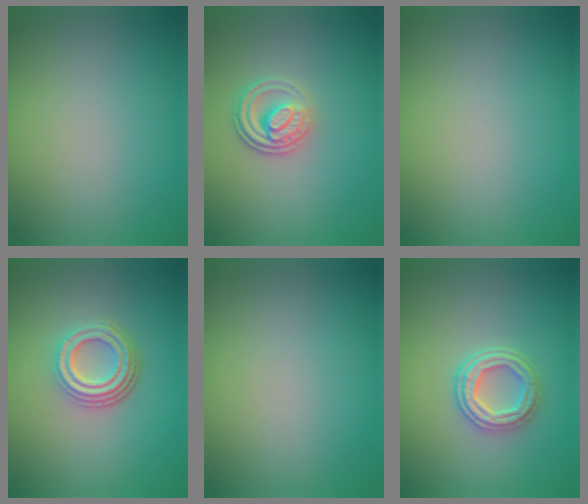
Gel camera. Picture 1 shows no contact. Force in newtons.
{"total": 2.8, "press": 2.5, "slide": 1.3}
{"total": 0.0}
{"total": 4.5, "press": 3.3, "slide": 3.1}
{"total": 0.0}
{"total": 3.5, "press": 3.1, "slide": 1.7}